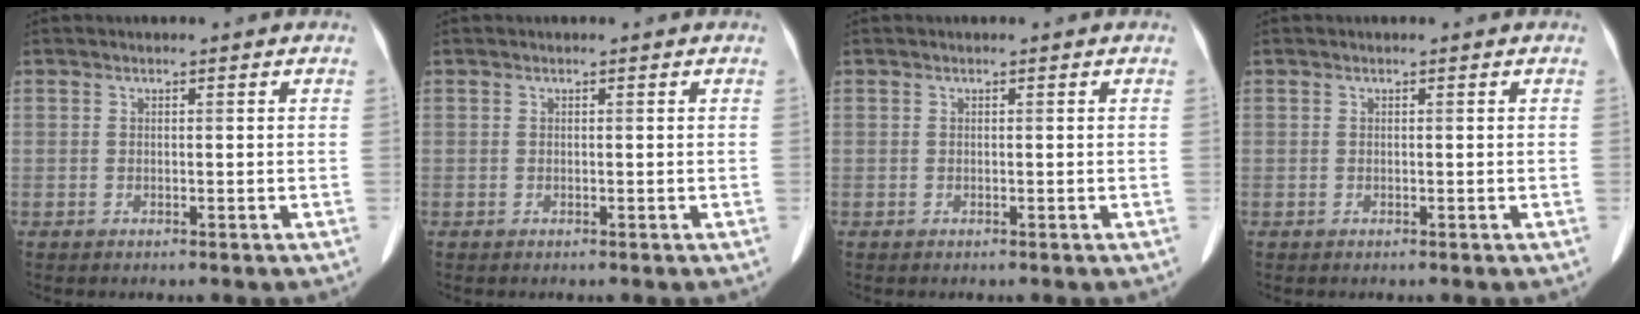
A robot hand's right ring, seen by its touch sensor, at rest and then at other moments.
{"total": 0.0}
{"total": 0.0}
{"total": 0.0}